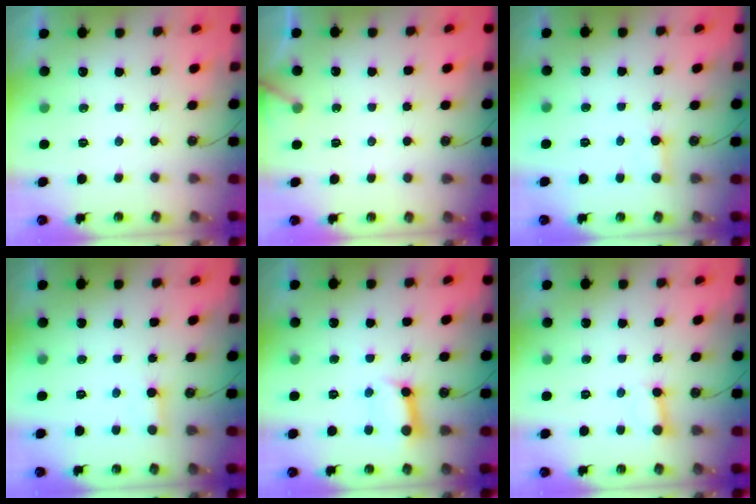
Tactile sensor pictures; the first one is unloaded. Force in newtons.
{"total": 2.3, "press": 2.3, "slide": 0.1}
{"total": 2.7, "press": 2.7, "slide": 0.2}
{"total": 2.7, "press": 2.7, "slide": 0.2}
{"total": 9.3, "press": 9.2, "slide": 1.2}
{"total": 2.7, "press": 2.7, "slide": 0.2}